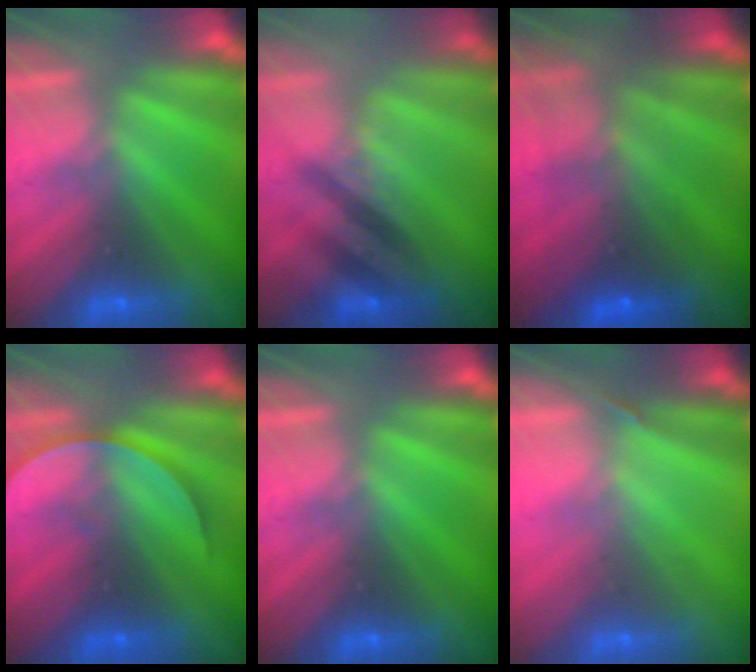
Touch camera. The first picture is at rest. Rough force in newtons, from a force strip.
{"total": 2.5}
{"total": 7.0}
{"total": 2.7}
{"total": 0.0}
{"total": 1.8}